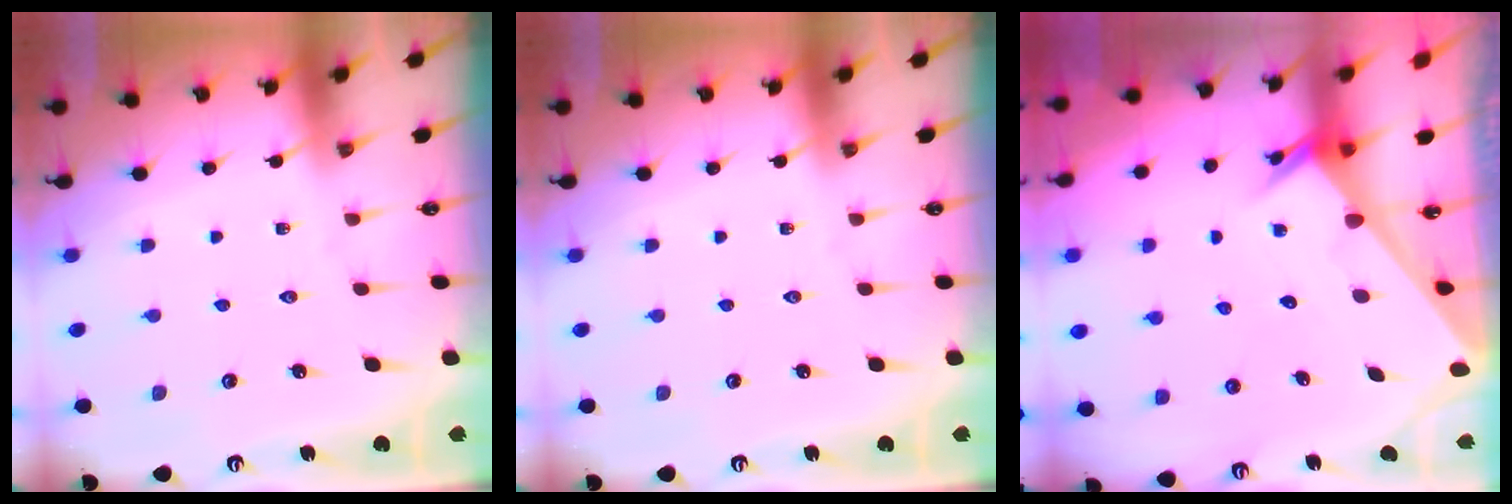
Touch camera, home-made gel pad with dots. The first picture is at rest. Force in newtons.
{"total": 0.0}
{"total": 2.1, "press": 2.1, "slide": 0.1}